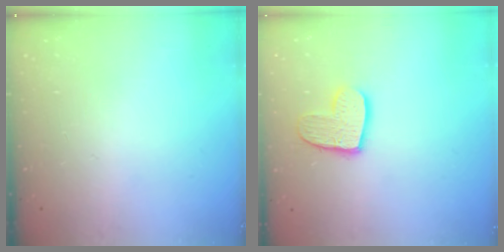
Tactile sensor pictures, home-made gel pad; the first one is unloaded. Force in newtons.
{"total": 11.9, "press": 11.9, "slide": 0.9}